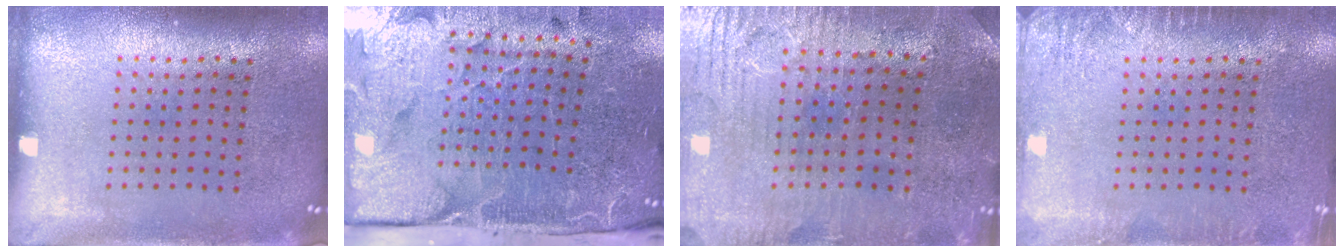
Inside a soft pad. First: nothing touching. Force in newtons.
{"total": 5.2, "press": 4.0, "slide": 3.3}
{"total": 1.3, "press": 1.2, "slide": 0.6}
{"total": 2.0, "press": 1.9, "slide": 0.2}